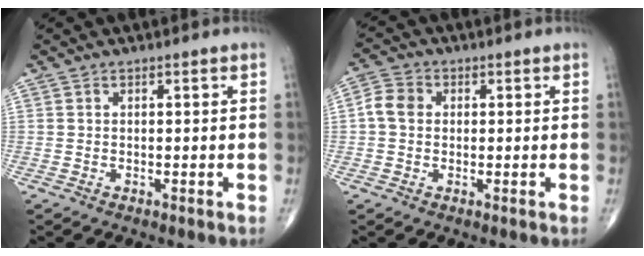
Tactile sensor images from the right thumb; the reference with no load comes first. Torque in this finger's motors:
{"motor_torque": [-0.31, 0.34, 0.13, -0.07, 0.01]}